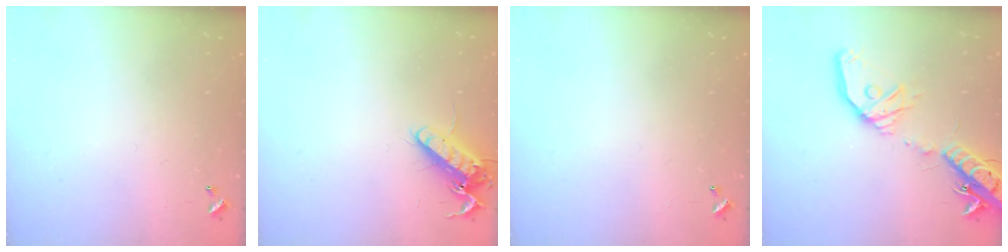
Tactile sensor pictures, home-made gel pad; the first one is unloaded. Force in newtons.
{"total": 13.5, "press": 13.3, "slide": 1.9}
{"total": 0.0}
{"total": 20.1, "press": 19.7, "slide": 3.9}